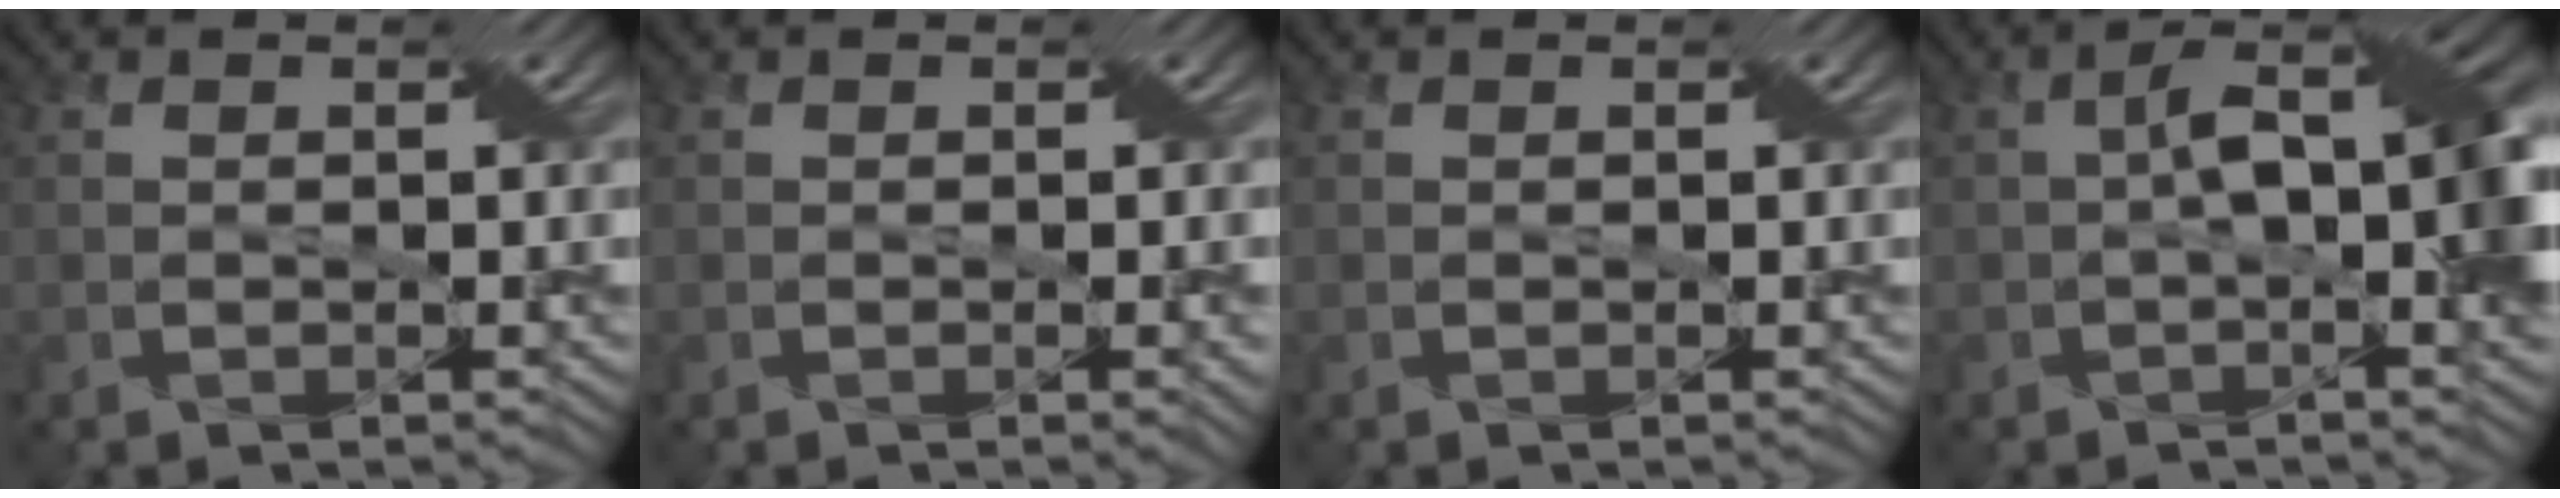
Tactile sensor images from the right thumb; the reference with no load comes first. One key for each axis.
{"total": 1.4, "fx": -0.2, "fy": 0.1, "fz": 1.4, "tx": -0.020, "ty": 0.000, "tz": -0.002}
{"total": 0.0}
{"total": 9.4, "fx": 0.1, "fy": 3.9, "fz": 8.6, "tx": -0.139, "ty": 0.008, "tz": 0.000}